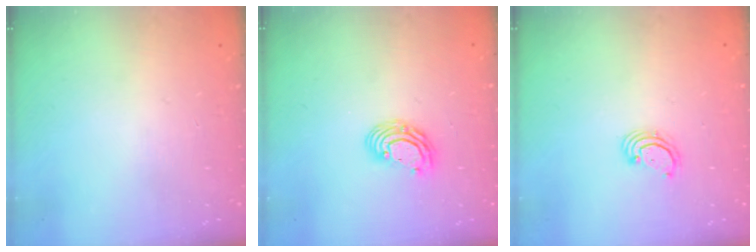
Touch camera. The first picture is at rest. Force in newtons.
{"total": 6.9, "press": 6.9, "slide": 0.8}
{"total": 2.5, "press": 2.5, "slide": 0.3}